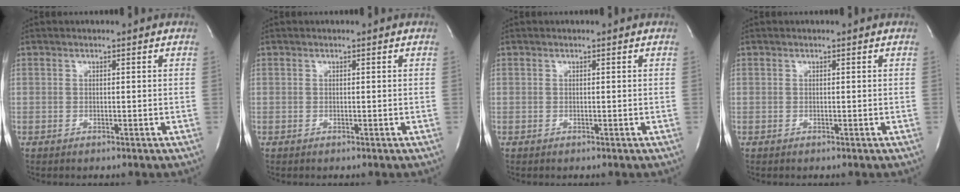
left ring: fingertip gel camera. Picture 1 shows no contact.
{"total": 0.0}
{"total": 0.0}
{"total": 0.0}